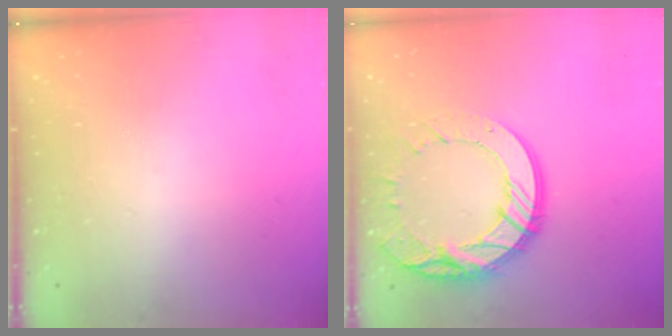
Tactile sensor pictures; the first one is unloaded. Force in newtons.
{"total": 18.4, "press": 18.3, "slide": 1.9}